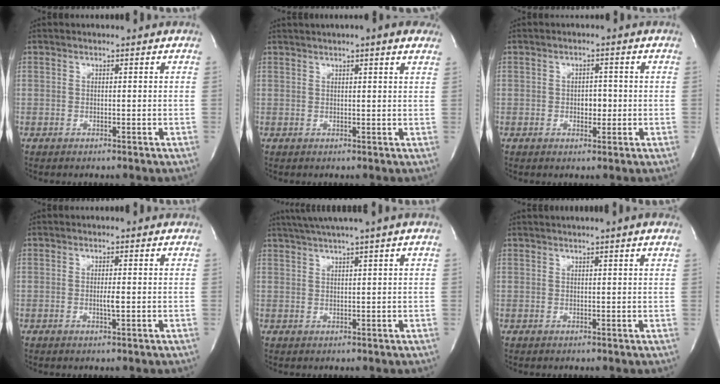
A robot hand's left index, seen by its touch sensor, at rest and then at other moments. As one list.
[{"total": 6.0, "force": [4.5, 0.4, 4.0], "torque": [-0.056, 0.026, 0.058]}, {"total": 2.4, "force": [-0.4, 1.5, 1.8], "torque": [-0.028, 0.000, -0.004]}, {"total": 1.4, "force": [-0.3, 0.0, 1.3], "torque": [-0.032, -0.006, -0.004]}, {"total": 6.4, "force": [4.7, -1.6, 4.1], "torque": [-0.065, 0.025, 0.078]}, {"total": 3.8, "force": [3.0, -0.6, 2.3], "torque": [-0.034, 0.021, 0.043]}]